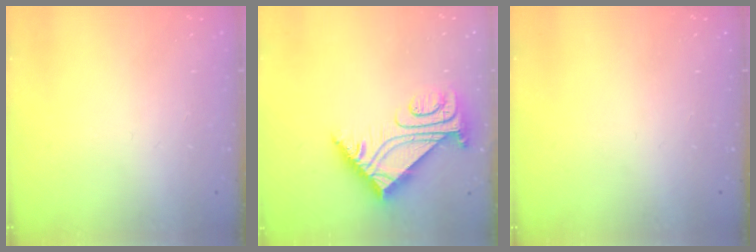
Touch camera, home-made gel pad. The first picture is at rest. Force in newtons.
{"total": 8.0, "press": 8.0, "slide": 0.6}
{"total": 0.0}